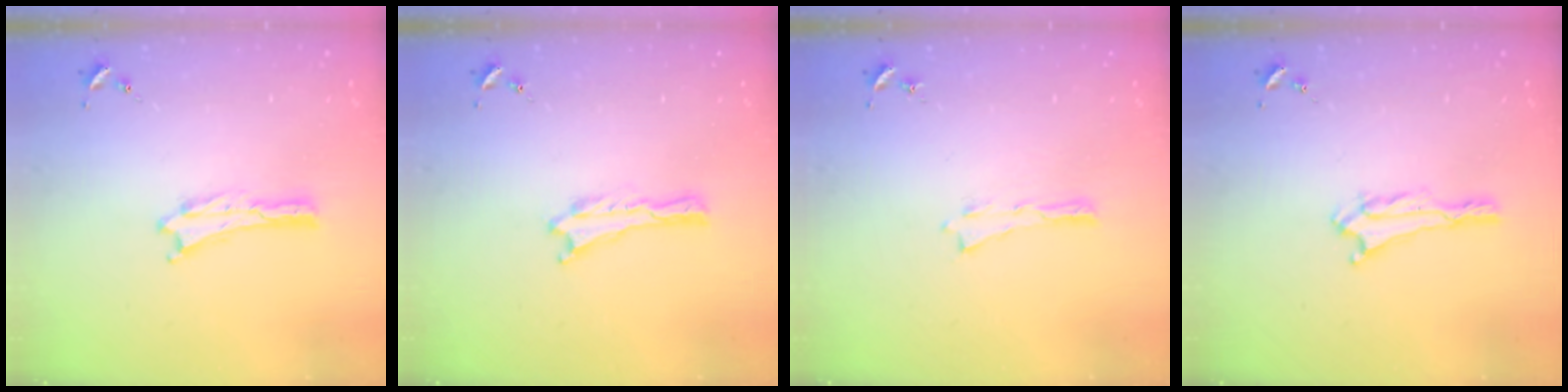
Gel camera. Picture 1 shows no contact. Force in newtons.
{"total": 0.0}
{"total": 0.0}
{"total": 1.0, "press": 1.0, "slide": 0.1}